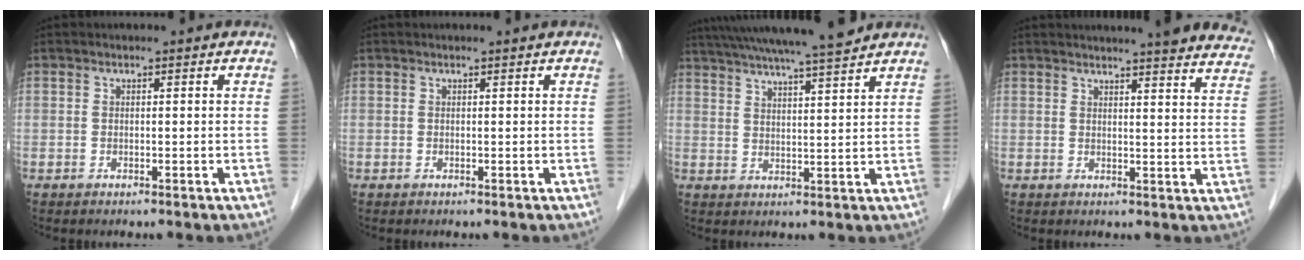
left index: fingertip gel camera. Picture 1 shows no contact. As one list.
[{"total": 0.0}, {"total": 15.8, "force": [14.0, -0.5, 7.2], "torque": [-0.131, 0.017, 0.206]}, {"total": 22.0, "force": [20.4, 2.2, 8.0], "torque": [-0.100, -0.047, 0.221]}]